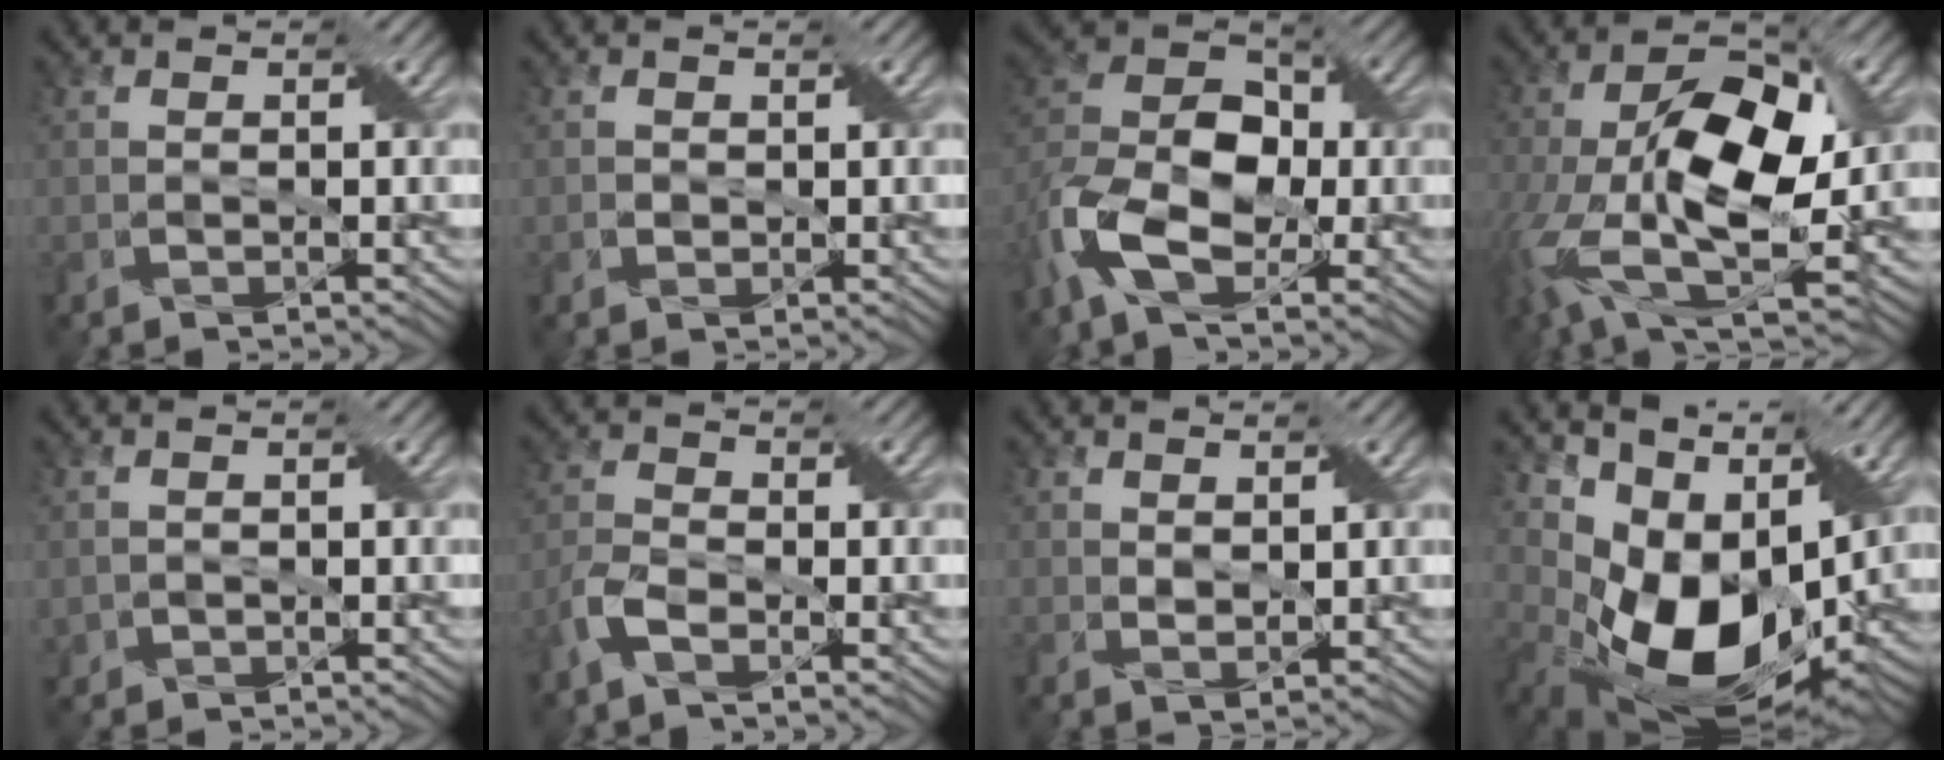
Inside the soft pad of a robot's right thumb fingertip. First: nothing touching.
{"total": 0.9, "force": [0.1, 0.8, 0.0], "torque": [-0.006, -0.004, 0.001]}
{"total": 12.3, "force": [-4.4, 7.5, 8.7], "torque": [-0.195, -0.011, -0.098]}
{"total": 17.1, "force": [-2.1, 9.8, 13.8], "torque": [-0.308, -0.029, -0.031]}
{"total": 1.2, "force": [-0.1, 1.2, 0.2], "torque": [-0.012, -0.007, -0.003]}
{"total": 3.9, "force": [-2.2, 1.9, 2.6], "torque": [-0.063, -0.001, -0.057]}
{"total": 1.8, "force": [1.5, 0.8, 0.6], "torque": [-0.017, -0.004, 0.031]}
{"total": 14.6, "force": [2.4, 9.8, 10.5], "torque": [-0.220, -0.023, 0.058]}